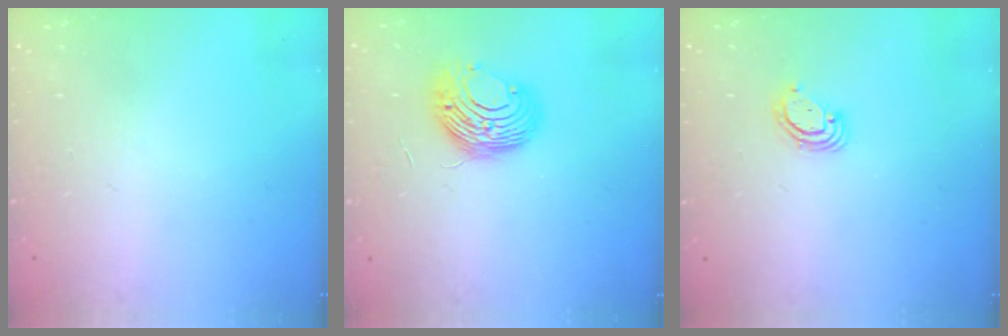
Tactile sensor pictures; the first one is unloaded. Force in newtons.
{"total": 9.7, "press": 9.7, "slide": 0.1}
{"total": 3.2, "press": 3.2, "slide": 0.2}